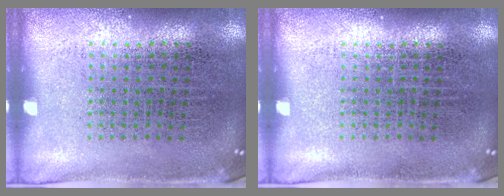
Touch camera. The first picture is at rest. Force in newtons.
{"total": 0.0}